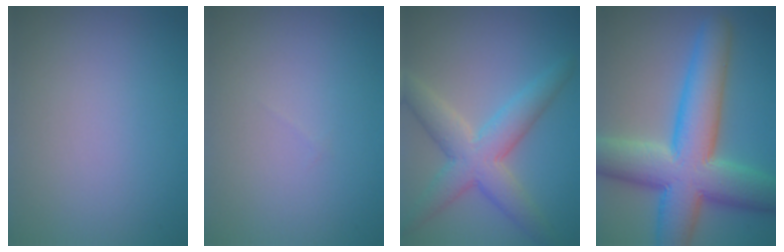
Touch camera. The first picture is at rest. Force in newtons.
{"total": 0.0}
{"total": 5.0, "press": 4.9, "slide": 0.3}
{"total": 12.1, "press": 12.1, "slide": 0.4}